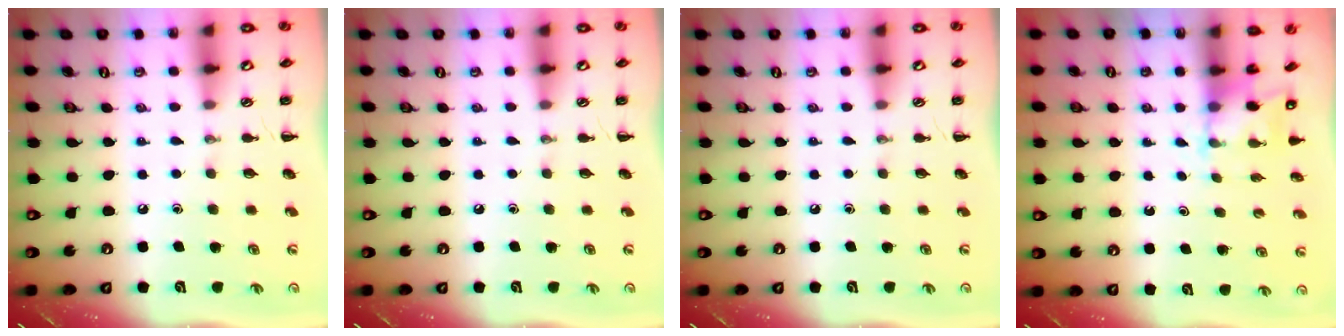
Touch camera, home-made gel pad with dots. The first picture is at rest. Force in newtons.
{"total": 0.0}
{"total": 0.0}
{"total": 3.6, "press": 3.5, "slide": 0.8}